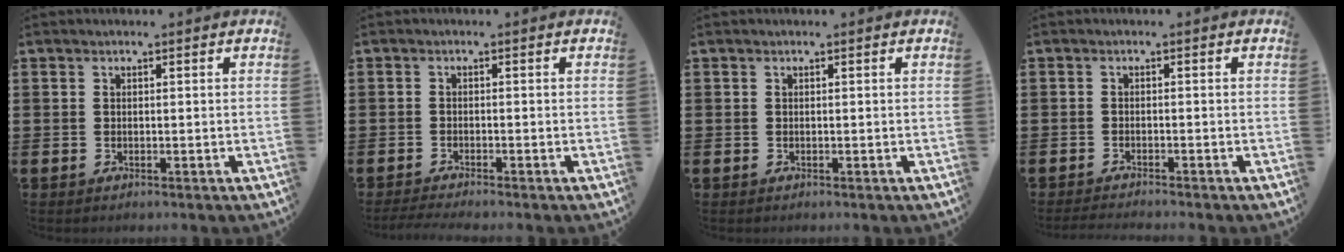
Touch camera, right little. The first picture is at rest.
{"total": 0.7, "force": [-0.6, -0.1, 0.5], "torque": [-0.007, 0.002, -0.011]}
{"total": 0.0}
{"total": 1.1, "force": [-1.1, -0.1, 0.3], "torque": [-0.005, 0.000, -0.021]}